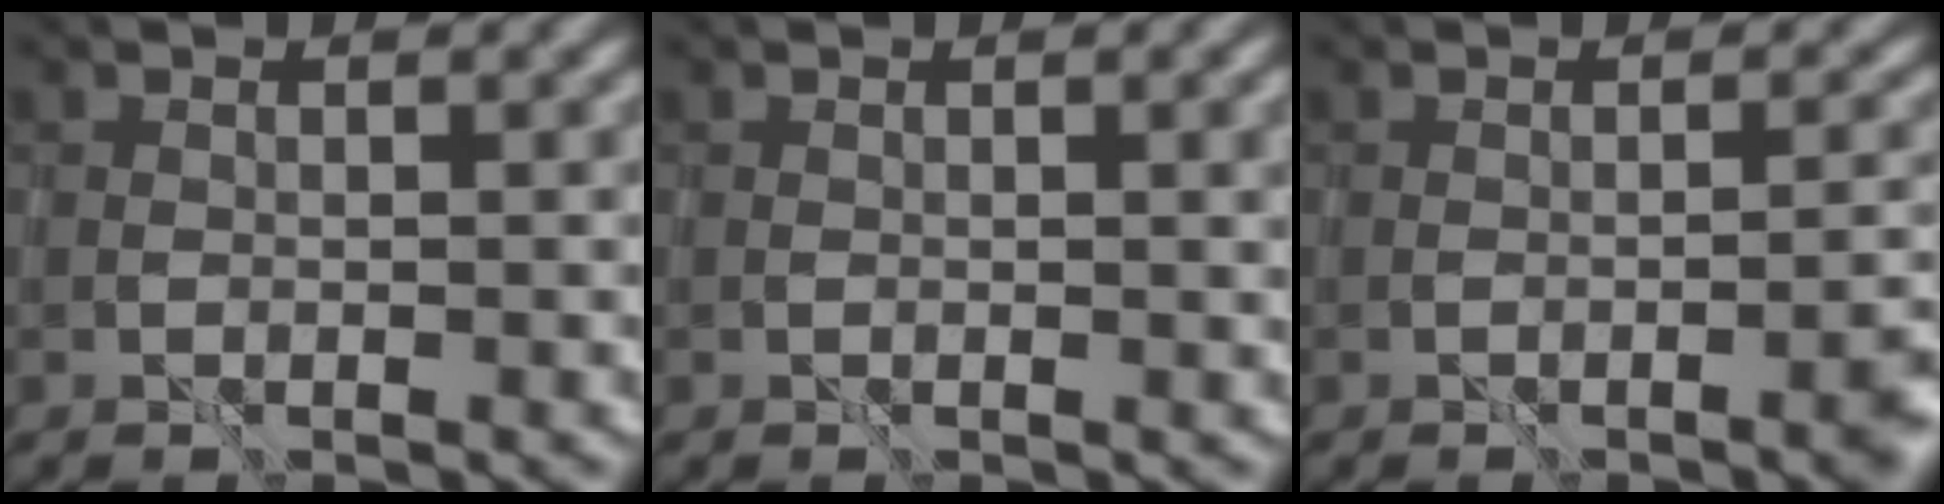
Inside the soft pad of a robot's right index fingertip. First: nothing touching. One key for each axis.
{"total": 2.2, "fx": 0.6, "fy": 0.7, "fz": 2.0, "tx": -0.028, "ty": -0.002, "tz": 0.014}
{"total": 2.0, "fx": -1.1, "fy": 0.1, "fz": 1.6, "tx": -0.022, "ty": 0.002, "tz": -0.016}